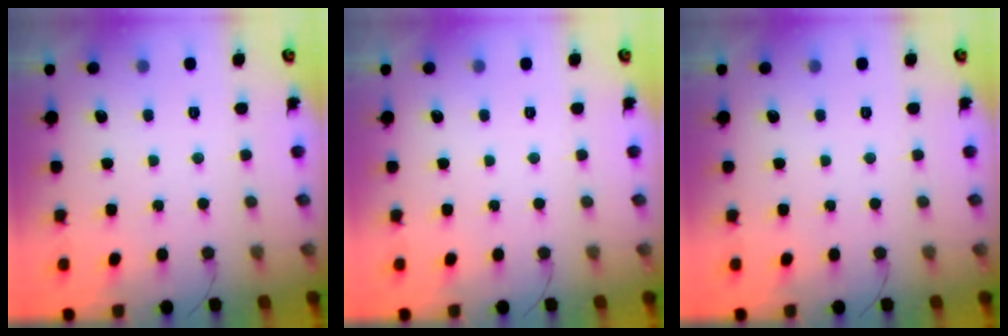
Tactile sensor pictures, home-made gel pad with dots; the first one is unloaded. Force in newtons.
{"total": 0.0}
{"total": 0.0}